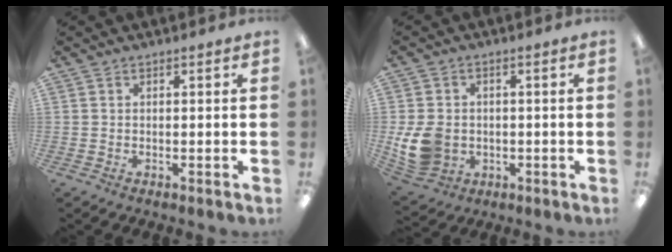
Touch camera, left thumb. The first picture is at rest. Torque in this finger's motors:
{"motor_torque": [0.07, 0.47, 0.11, -0.10, 0.06]}